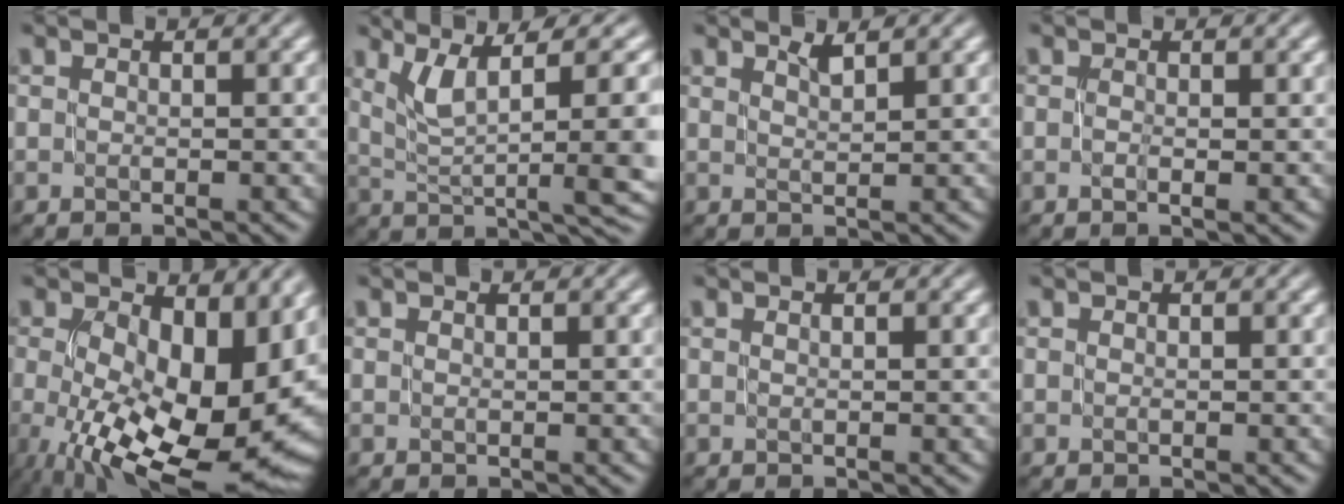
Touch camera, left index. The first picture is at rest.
{"total": 9.0, "force": [2.2, 2.4, 8.4], "torque": [-0.140, 0.011, 0.049]}
{"total": 1.2, "force": [1.1, 0.1, 0.5], "torque": [-0.007, 0.002, 0.017]}
{"total": 0.7, "force": [-0.1, 0.2, 0.7], "torque": [-0.015, -0.002, -0.001]}
{"total": 16.2, "force": [-2.1, 8.2, 13.8], "torque": [-0.192, -0.023, -0.018]}
{"total": 0.0}
{"total": 0.0}
{"total": 0.0}